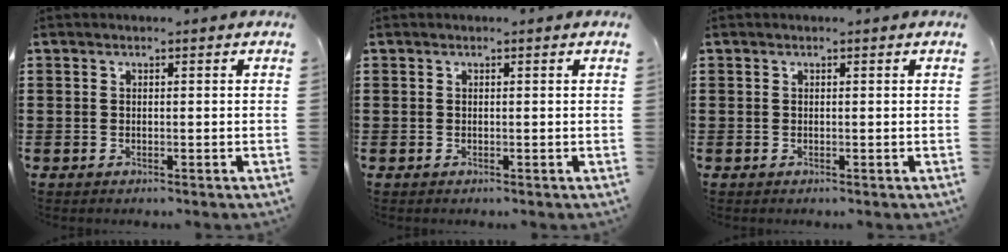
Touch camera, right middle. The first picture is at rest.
{"total": 0.0}
{"total": 0.0}